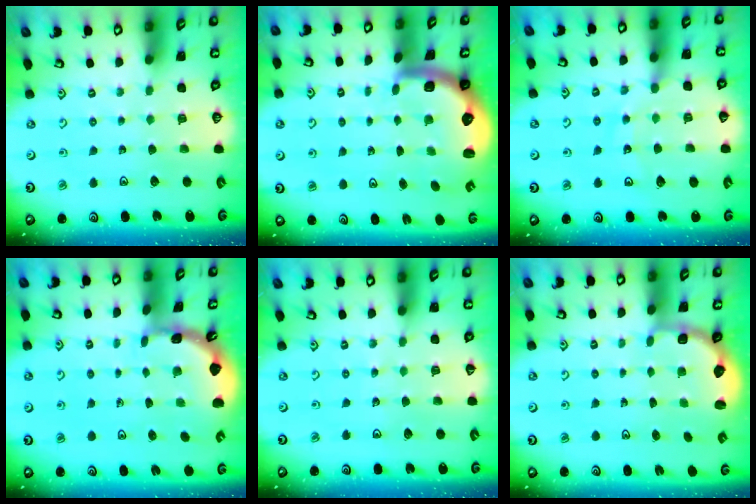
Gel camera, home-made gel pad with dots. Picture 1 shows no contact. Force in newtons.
{"total": 2.8, "press": 2.5, "slide": 1.4}
{"total": 13.0, "press": 12.9, "slide": 1.5}
{"total": 1.7, "press": 1.6, "slide": 0.1}
{"total": 4.2, "press": 4.2, "slide": 0.5}
{"total": 2.9, "press": 2.4, "slide": 1.6}